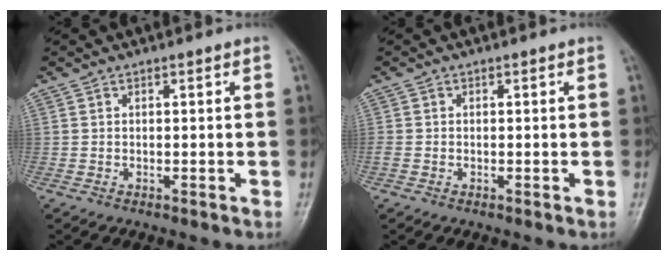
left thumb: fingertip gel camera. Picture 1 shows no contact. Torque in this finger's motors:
{"motor_torque": [0.21, 0.30, 0.05, -0.02, 0.02]}